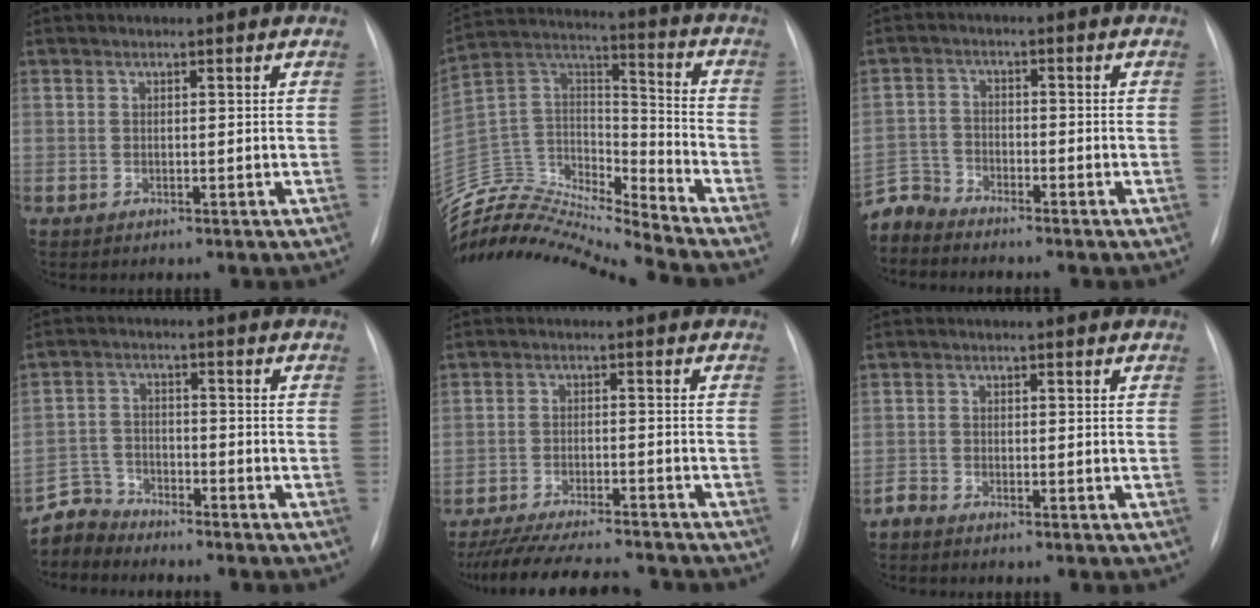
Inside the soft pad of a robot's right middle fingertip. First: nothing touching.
{"total": 19.4, "force": [-19.1, 0.1, 3.5], "torque": [-0.062, 0.057, -0.339]}
{"total": 4.6, "force": [-4.5, 0.4, -0.7], "torque": [0.012, -0.007, -0.090]}
{"total": 5.2, "force": [-5.0, 1.1, -1.1], "torque": [0.021, 0.001, -0.100]}
{"total": 15.0, "force": [-13.6, 1.6, 6.1], "torque": [-0.110, -0.019, -0.202]}
{"total": 1.2, "force": [-1.2, 0.1, 0.1], "torque": [-0.004, -0.004, -0.023]}